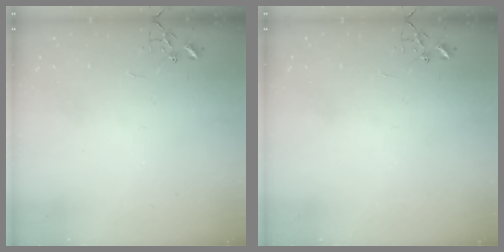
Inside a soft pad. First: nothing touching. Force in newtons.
{"total": 0.0}